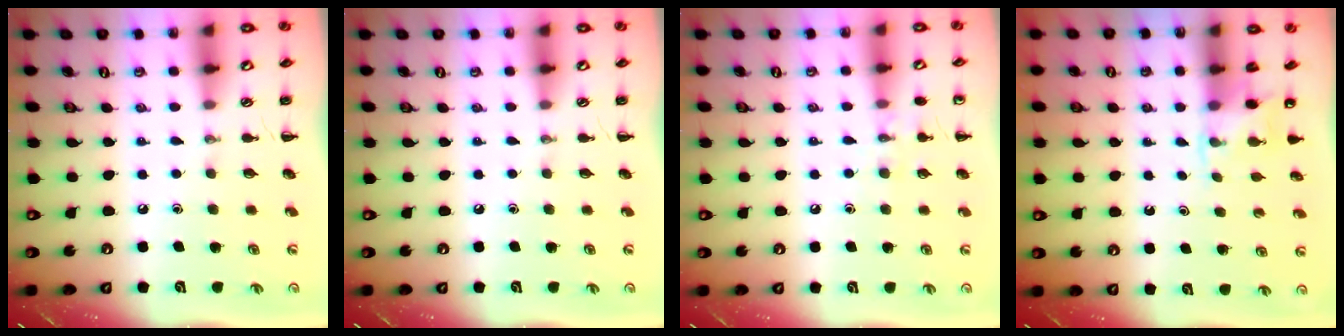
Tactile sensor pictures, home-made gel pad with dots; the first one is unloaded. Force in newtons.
{"total": 0.0}
{"total": 6.9, "press": 6.7, "slide": 1.7}
{"total": 3.6, "press": 3.4, "slide": 1.2}